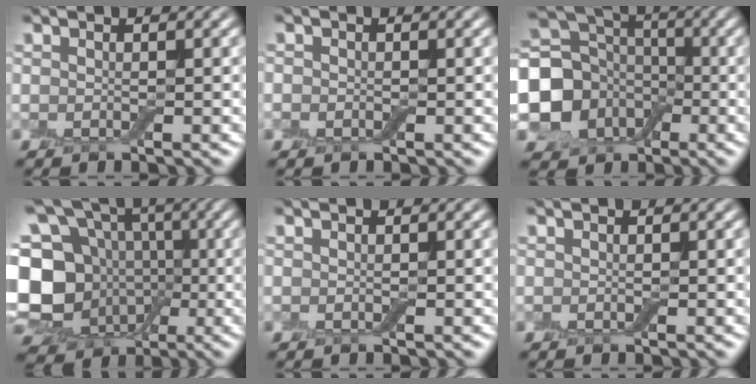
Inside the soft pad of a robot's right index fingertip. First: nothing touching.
{"total": 0.7, "force": [-0.3, 0.6, 0.1], "torque": [-0.001, -0.003, -0.006]}
{"total": 10.8, "force": [-2.1, 9.2, 5.3], "torque": [-0.113, -0.015, -0.063]}
{"total": 15.7, "force": [-1.2, 13.7, 7.6], "torque": [-0.189, 0.006, -0.038]}
{"total": 0.0}
{"total": 0.0}